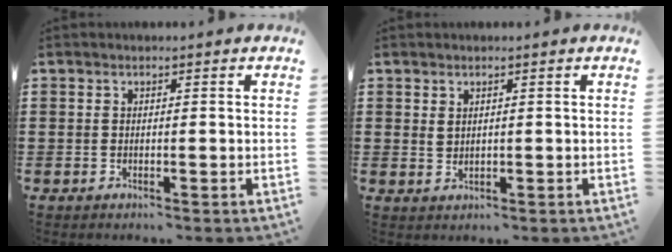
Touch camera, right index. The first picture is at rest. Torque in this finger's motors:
{"motor_torque": [0.41, -0.04, 0.04, 0.02]}